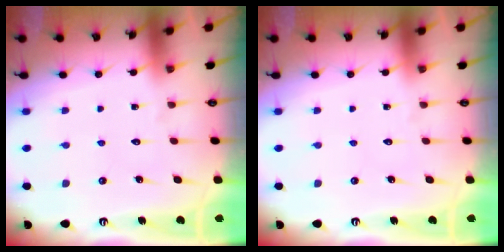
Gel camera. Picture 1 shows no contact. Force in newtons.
{"total": 0.0}